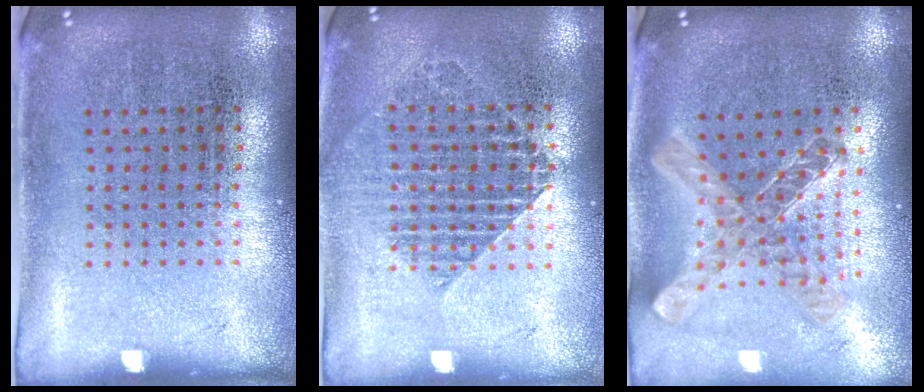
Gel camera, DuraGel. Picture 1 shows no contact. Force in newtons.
{"total": 1.4, "press": 1.3, "slide": 0.5}
{"total": 1.2, "press": 1.1, "slide": 0.5}